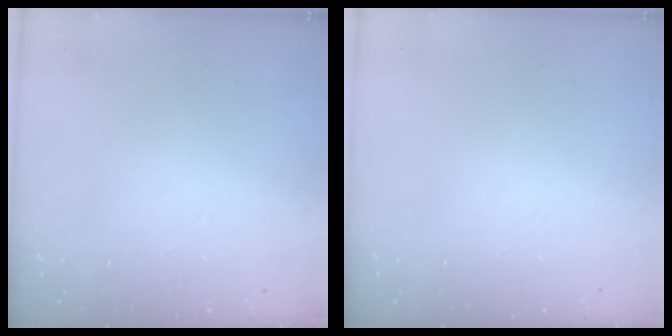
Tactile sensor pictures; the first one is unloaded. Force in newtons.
{"total": 0.0}